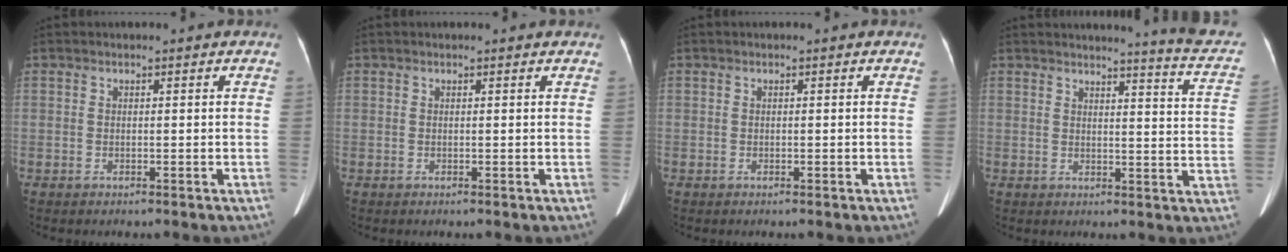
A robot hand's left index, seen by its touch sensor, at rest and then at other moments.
{"total": 0.7, "force": [0.7, 0.0, 0.1], "torque": [-0.008, -0.002, 0.004]}
{"total": 0.0}
{"total": 10.6, "force": [9.9, -0.4, 3.8], "torque": [-0.039, -0.061, 0.087]}